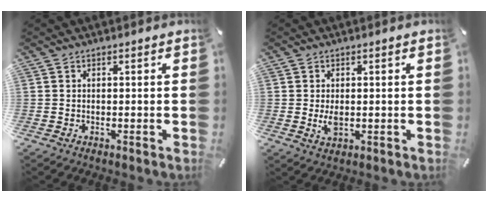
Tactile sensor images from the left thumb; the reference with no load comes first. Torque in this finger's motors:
{"motor_torque": [0.22, -0.11, 0.24, -0.23, 0.02]}